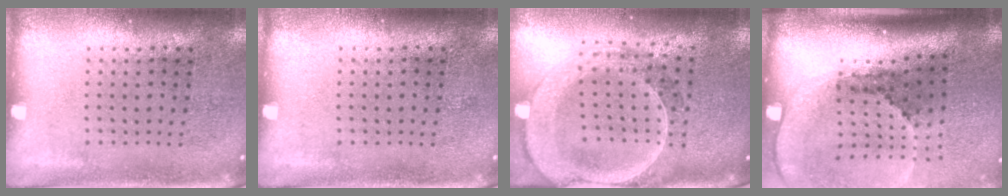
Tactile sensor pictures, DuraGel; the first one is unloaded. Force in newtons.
{"total": 0.0}
{"total": 2.7, "press": 2.4, "slide": 1.2}
{"total": 2.6, "press": 1.8, "slide": 1.9}